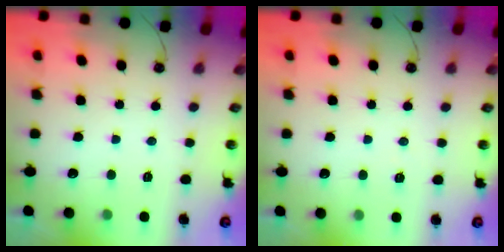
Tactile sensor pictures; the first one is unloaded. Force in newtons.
{"total": 5.4, "press": 3.0, "slide": 4.5}